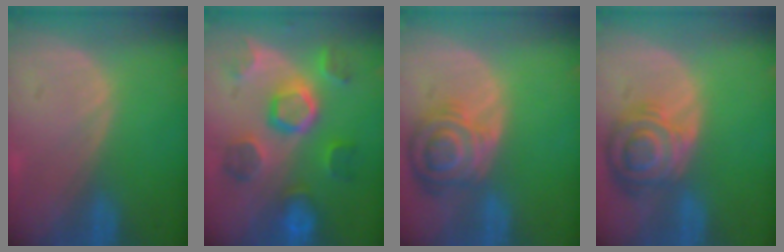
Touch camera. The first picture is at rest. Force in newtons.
{"total": 9.3, "press": 9.1, "slide": 1.9}
{"total": 8.3, "press": 7.3, "slide": 3.9}
{"total": 8.4, "press": 7.4, "slide": 3.9}